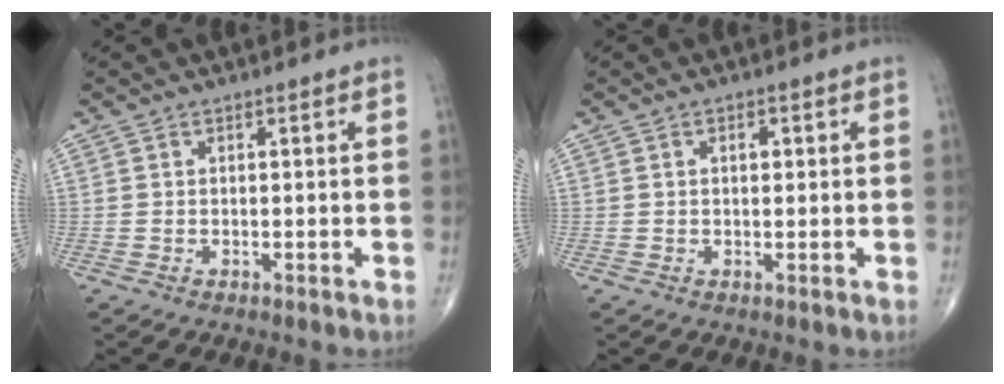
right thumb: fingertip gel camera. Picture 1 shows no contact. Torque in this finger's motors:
{"motor_torque": [-0.16, 0.06, -0.27, -0.20, 0.05]}